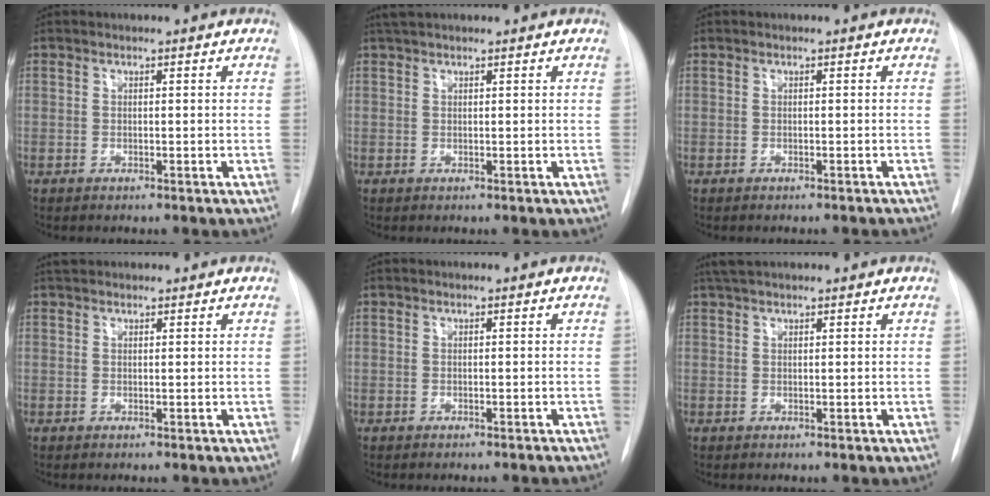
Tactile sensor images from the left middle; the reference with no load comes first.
{"total": 2.5, "force": [2.2, 0.4, 1.2], "torque": [-0.020, 0.024, 0.040]}
{"total": 1.9, "force": [-1.8, -0.1, 0.7], "torque": [-0.011, 0.000, -0.020]}
{"total": 2.2, "force": [1.9, 0.8, 0.5], "torque": [-0.008, 0.023, 0.030]}
{"total": 2.0, "force": [-1.8, -0.1, 0.7], "torque": [-0.011, -0.001, -0.020]}
{"total": 3.4, "force": [2.9, 0.7, 1.7], "torque": [-0.030, 0.027, 0.052]}